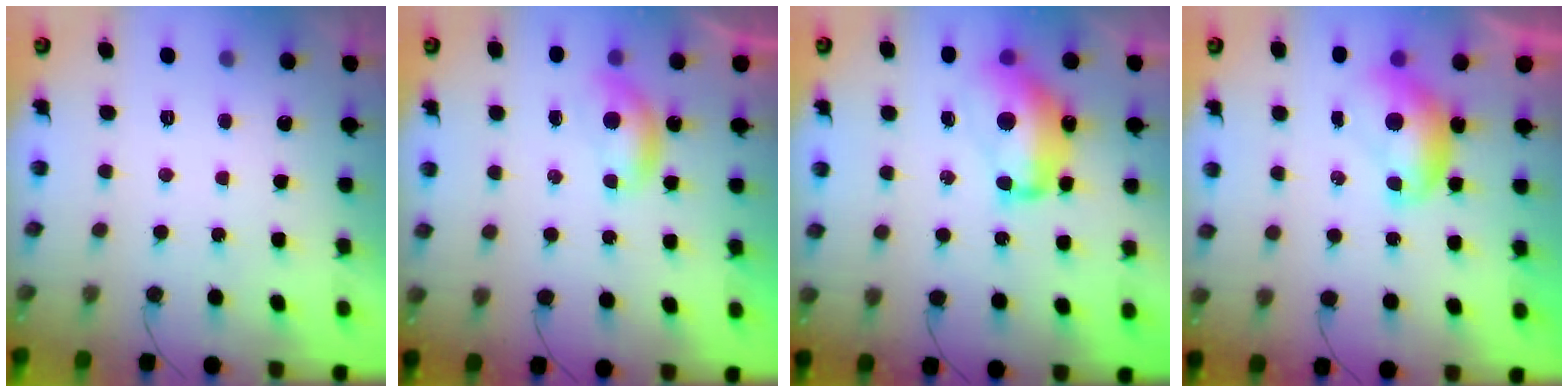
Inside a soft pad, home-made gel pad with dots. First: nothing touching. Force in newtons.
{"total": 4.4, "press": 4.4, "slide": 0.4}
{"total": 13.5, "press": 13.4, "slide": 1.0}
{"total": 7.4, "press": 7.4, "slide": 0.1}